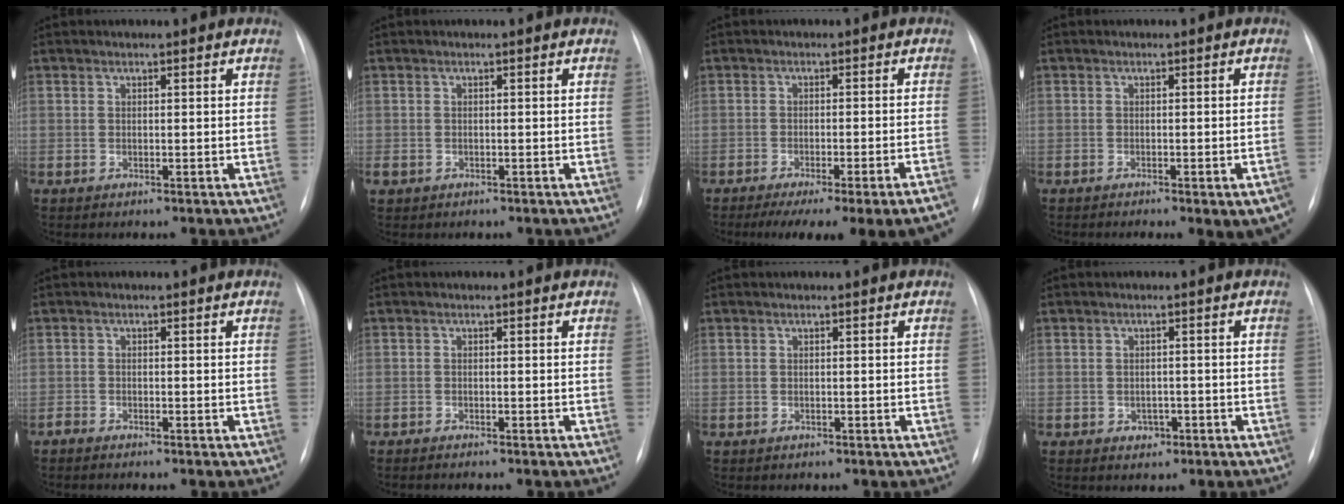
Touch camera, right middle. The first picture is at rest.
{"total": 1.7, "force": [-0.9, 1.3, 0.6], "torque": [-0.018, -0.002, -0.008]}
{"total": 15.7, "force": [-12.6, 0.5, 9.4], "torque": [-0.080, -0.016, -0.159]}
{"total": 6.3, "force": [-4.1, 1.1, 4.7], "torque": [-0.048, -0.001, -0.050]}
{"total": 1.4, "force": [-1.3, 0.0, 0.5], "torque": [-0.016, -0.005, -0.019]}
{"total": 2.2, "force": [-2.0, 0.0, 1.1], "torque": [-0.019, -0.006, -0.022]}
{"total": 0.0}
{"total": 1.7, "force": [-0.8, 1.4, 0.7], "torque": [-0.011, 0.002, -0.005]}